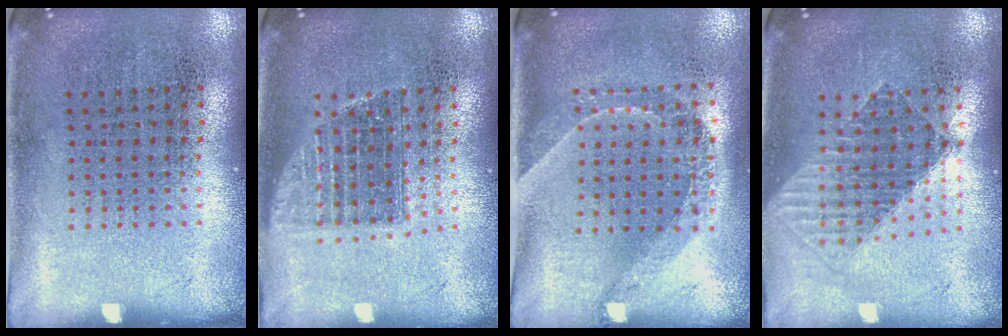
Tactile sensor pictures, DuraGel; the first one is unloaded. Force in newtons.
{"total": 1.2, "press": 1.0, "slide": 0.7}
{"total": 1.6, "press": 1.3, "slide": 1.0}
{"total": 1.5, "press": 1.3, "slide": 0.8}